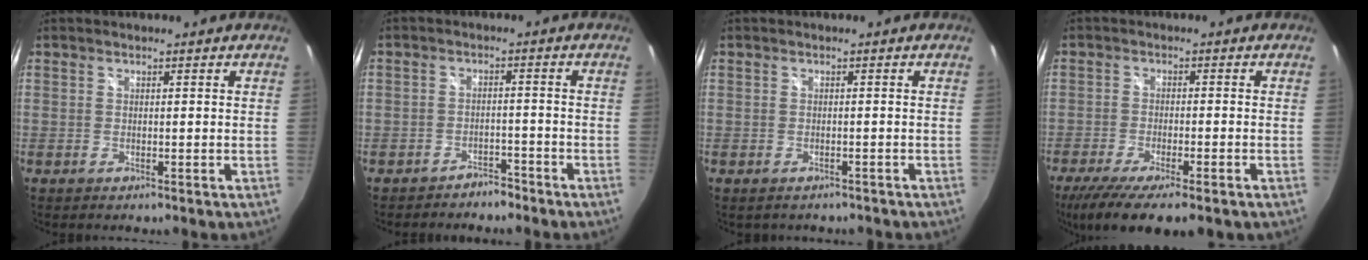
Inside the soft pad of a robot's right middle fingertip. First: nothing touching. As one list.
[{"total": 3.3, "force": [-2.7, 1.8, -0.1], "torque": [-0.002, 0.022, -0.035]}, {"total": 1.7, "force": [-1.3, 0.9, 0.6], "torque": [-0.012, -0.007, -0.013]}, {"total": 11.2, "force": [-7.8, 2.0, 7.8], "torque": [-0.162, -0.048, -0.128]}]